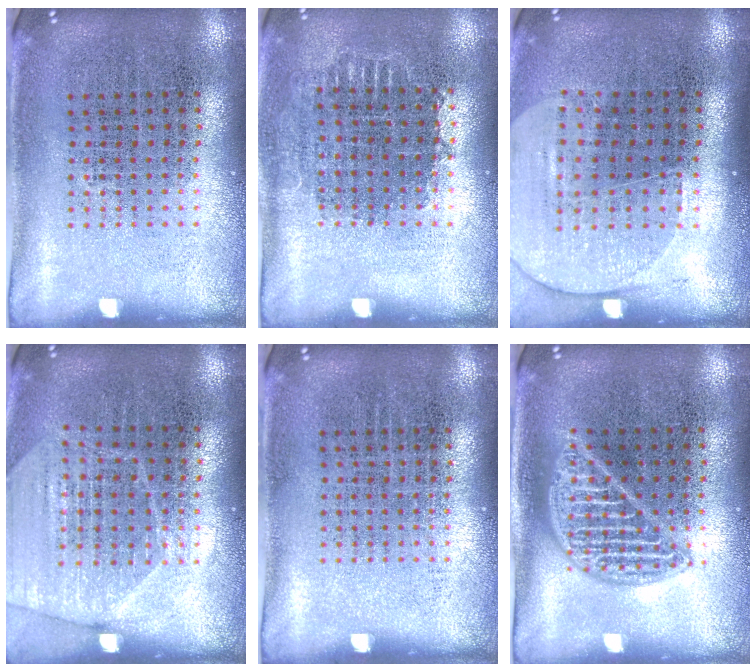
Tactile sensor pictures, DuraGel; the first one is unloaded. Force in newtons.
{"total": 0.8, "press": 0.7, "slide": 0.3}
{"total": 1.7, "press": 1.5, "slide": 0.7}
{"total": 1.7, "press": 1.6, "slide": 0.5}
{"total": 0.0}
{"total": 2.1, "press": 2.0, "slide": 0.2}